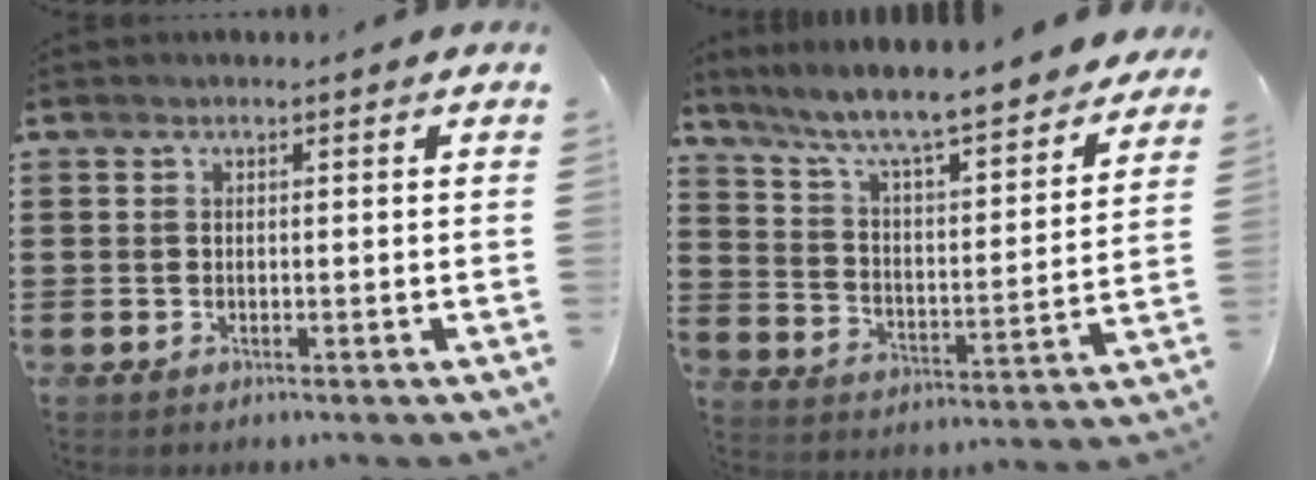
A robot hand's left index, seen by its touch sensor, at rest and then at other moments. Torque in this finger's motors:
{"motor_torque": [1.39, -0.75, 0.51, 0.21]}